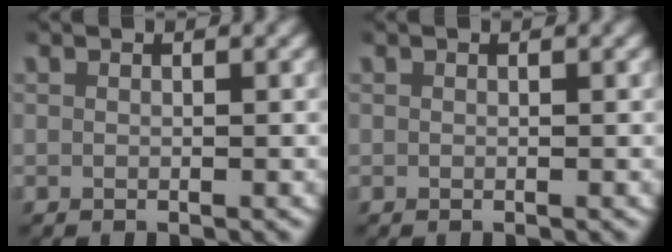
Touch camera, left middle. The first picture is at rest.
{"total": 0.0}